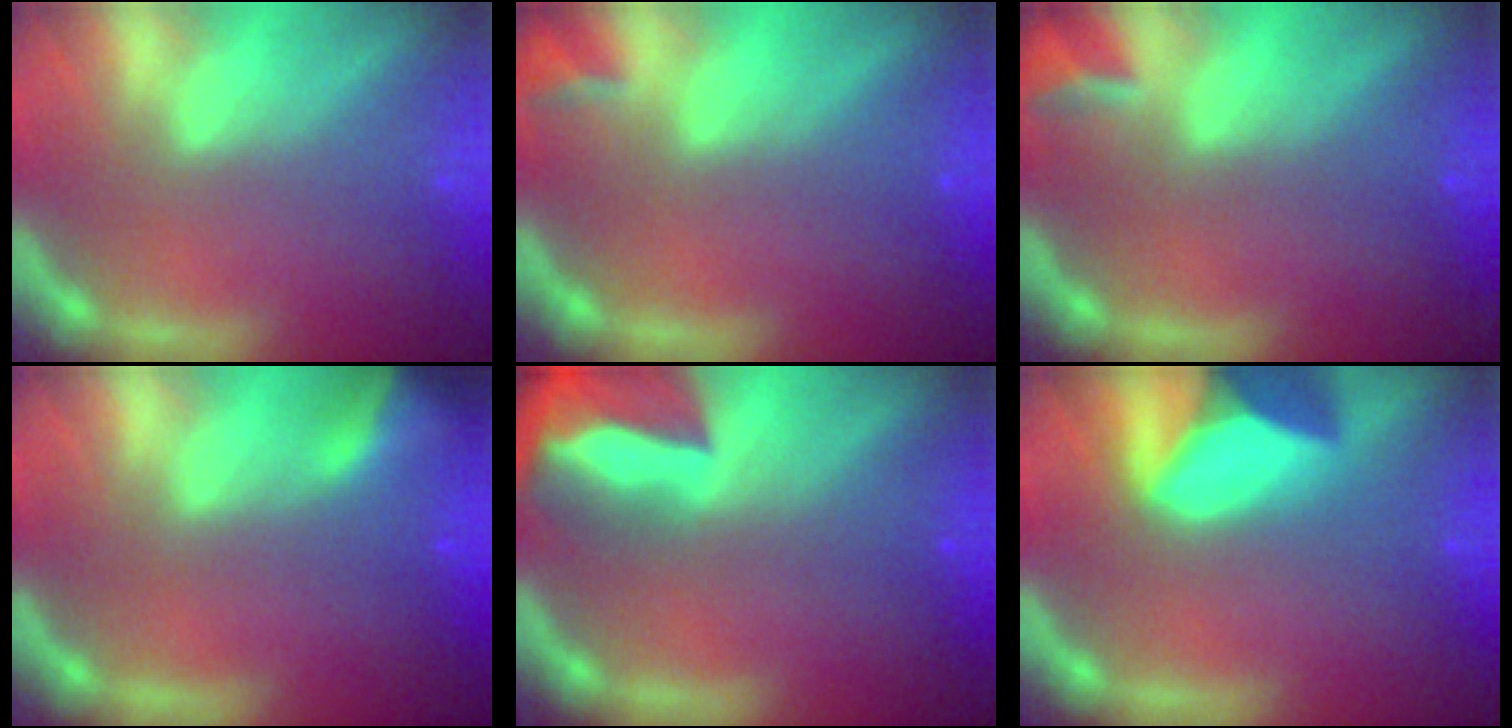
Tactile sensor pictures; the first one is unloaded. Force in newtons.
{"total": 1.4}
{"total": 1.9}
{"total": 3.9}
{"total": 10.0}
{"total": 9.4}